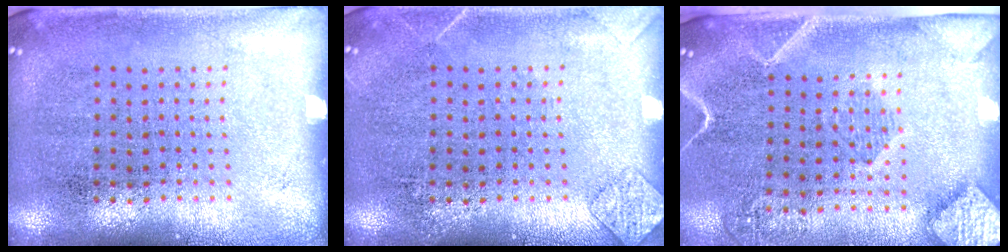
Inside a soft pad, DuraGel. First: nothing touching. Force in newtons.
{"total": 1.4, "press": 1.4, "slide": 0.1}
{"total": 2.5, "press": 1.9, "slide": 1.7}